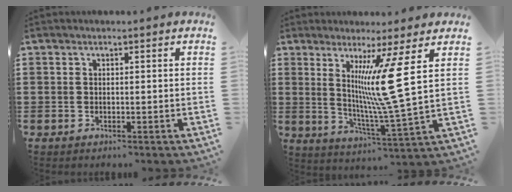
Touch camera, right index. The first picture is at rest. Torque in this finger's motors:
{"motor_torque": [1.40, 0.62, 0.51, 0.16]}